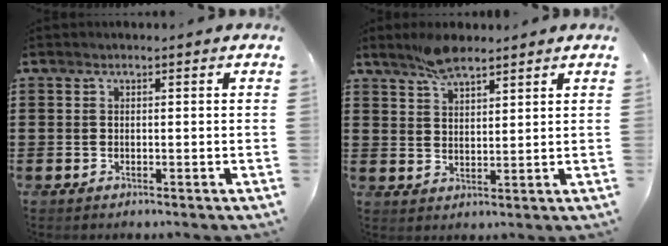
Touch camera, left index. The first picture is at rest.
{"total": 4.9, "force": [4.1, 1.5, 2.1], "torque": [-0.051, -0.001, 0.077]}